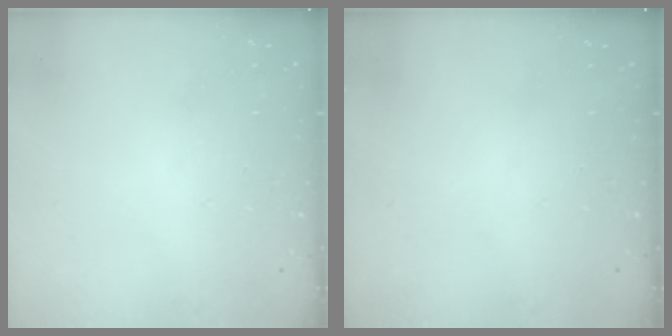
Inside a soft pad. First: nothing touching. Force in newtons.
{"total": 0.0}